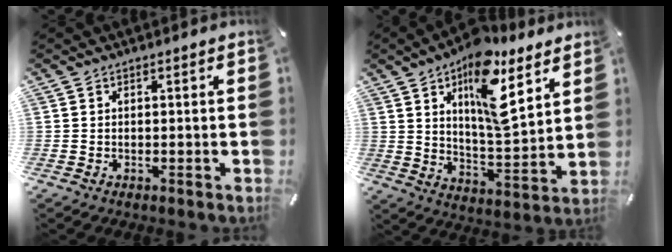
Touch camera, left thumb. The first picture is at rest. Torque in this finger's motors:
{"motor_torque": [2.65, 2.36, 1.63, -1.14, 0.24]}